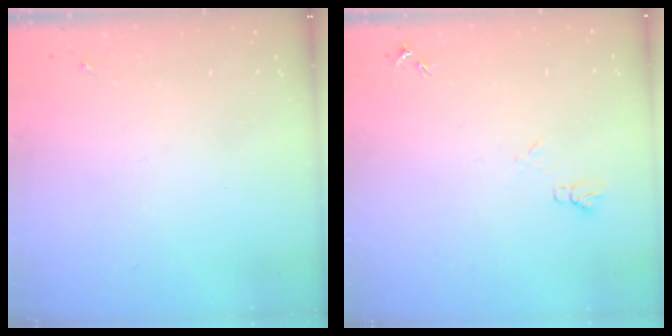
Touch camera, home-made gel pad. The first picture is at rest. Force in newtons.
{"total": 6.3, "press": 6.3, "slide": 0.7}